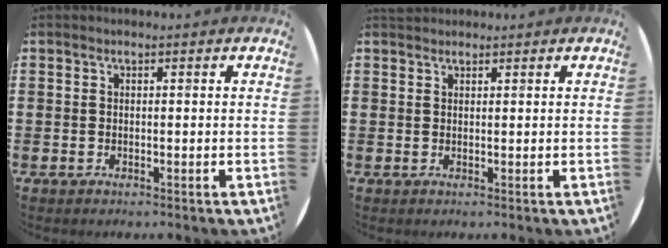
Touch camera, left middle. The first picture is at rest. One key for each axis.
{"total": 0.9, "fx": 0.9, "fy": 0.2, "fz": 0.0, "tx": -0.001, "ty": 0.001, "tz": 0.017}